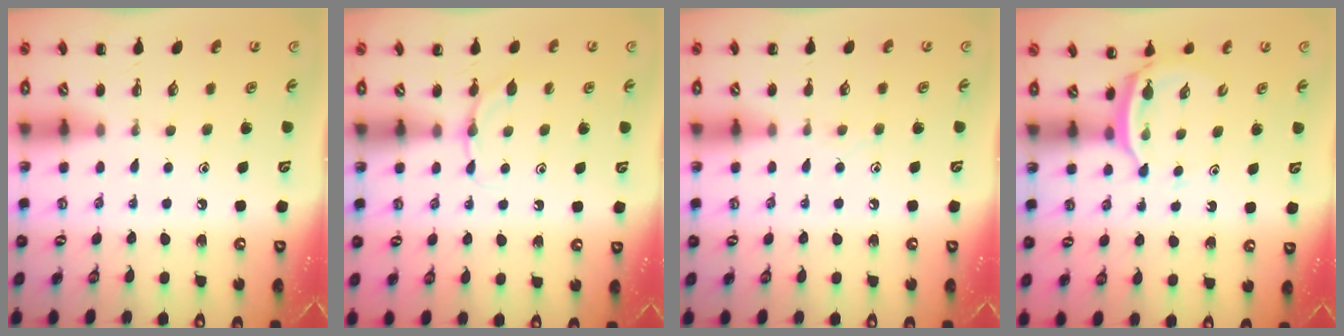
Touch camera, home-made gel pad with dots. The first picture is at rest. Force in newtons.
{"total": 5.1, "press": 4.9, "slide": 1.6}
{"total": 3.8, "press": 3.6, "slide": 1.0}
{"total": 3.9, "press": 3.9, "slide": 0.6}